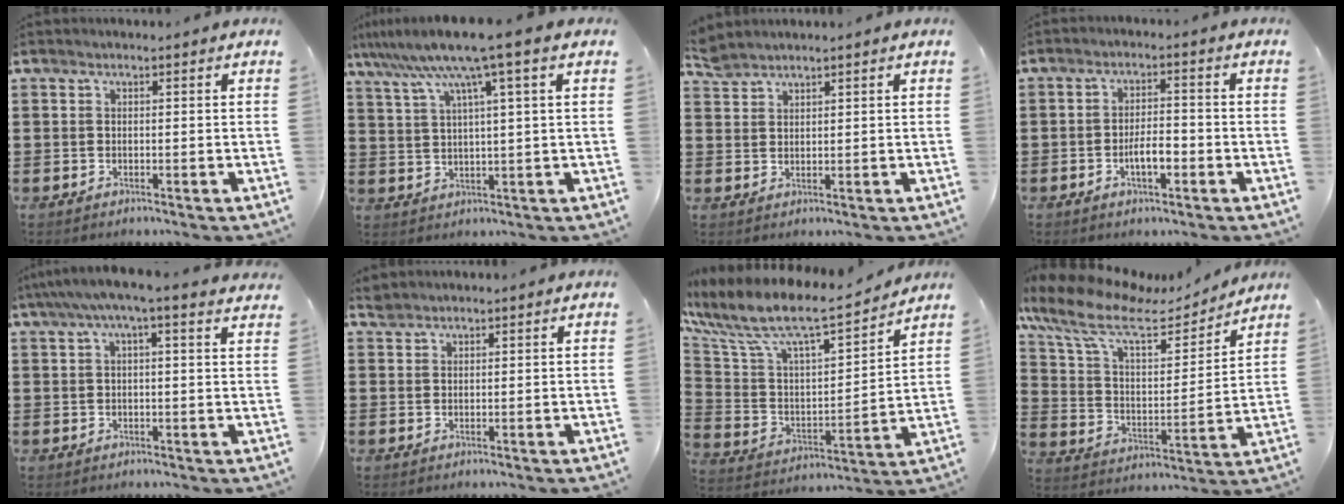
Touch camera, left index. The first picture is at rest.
{"total": 8.6, "force": [5.3, -0.2, 6.7], "torque": [-0.146, -0.019, 0.089]}
{"total": 2.4, "force": [2.4, 0.4, 0.1], "torque": [-0.009, -0.001, 0.048]}
{"total": 4.3, "force": [-1.3, 1.5, 3.8], "torque": [-0.073, 0.004, -0.026]}
{"total": 3.8, "force": [2.5, 0.0, 2.8], "torque": [-0.062, -0.001, 0.041]}
{"total": 1.4, "force": [1.4, 0.4, 0.1], "torque": [-0.006, 0.000, 0.027]}
{"total": 9.3, "force": [7.1, 2.6, 5.5], "torque": [-0.136, -0.048, 0.117]}
{"total": 12.1, "force": [8.8, 4.3, 7.1], "torque": [-0.178, -0.037, 0.148]}